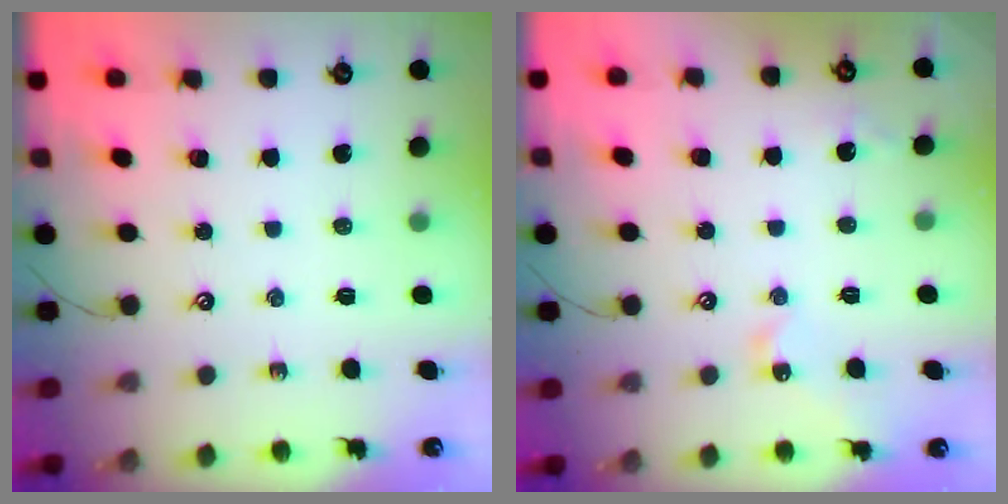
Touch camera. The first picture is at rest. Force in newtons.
{"total": 4.4, "press": 4.4, "slide": 0.6}